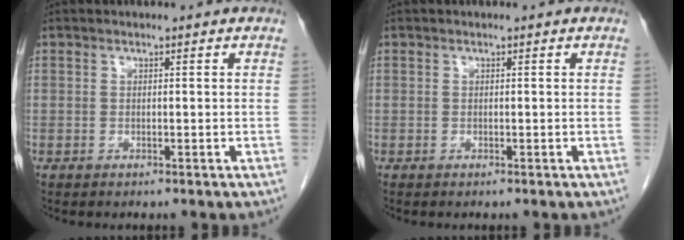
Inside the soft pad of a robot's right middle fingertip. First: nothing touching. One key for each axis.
{"total": 0.0}